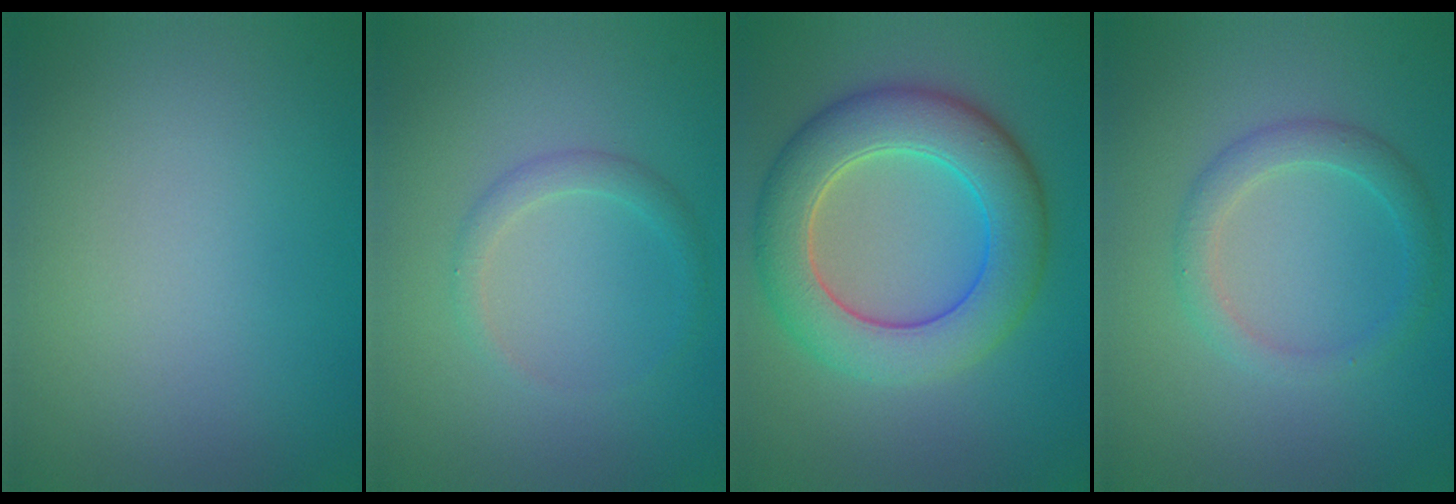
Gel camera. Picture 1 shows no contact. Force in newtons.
{"total": 1.5, "press": 1.5, "slide": 0.0}
{"total": 7.7, "press": 7.7, "slide": 0.4}
{"total": 2.4, "press": 2.4, "slide": 0.1}